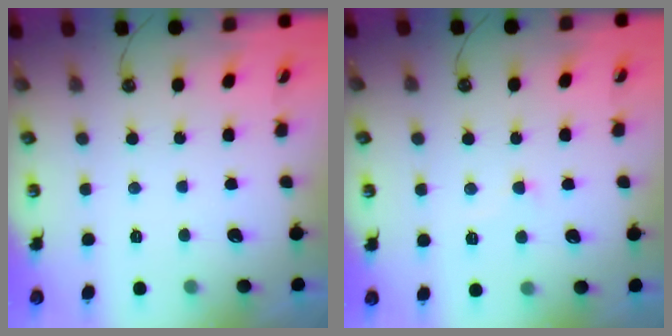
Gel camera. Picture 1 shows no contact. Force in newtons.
{"total": 2.8, "press": 2.7, "slide": 0.7}